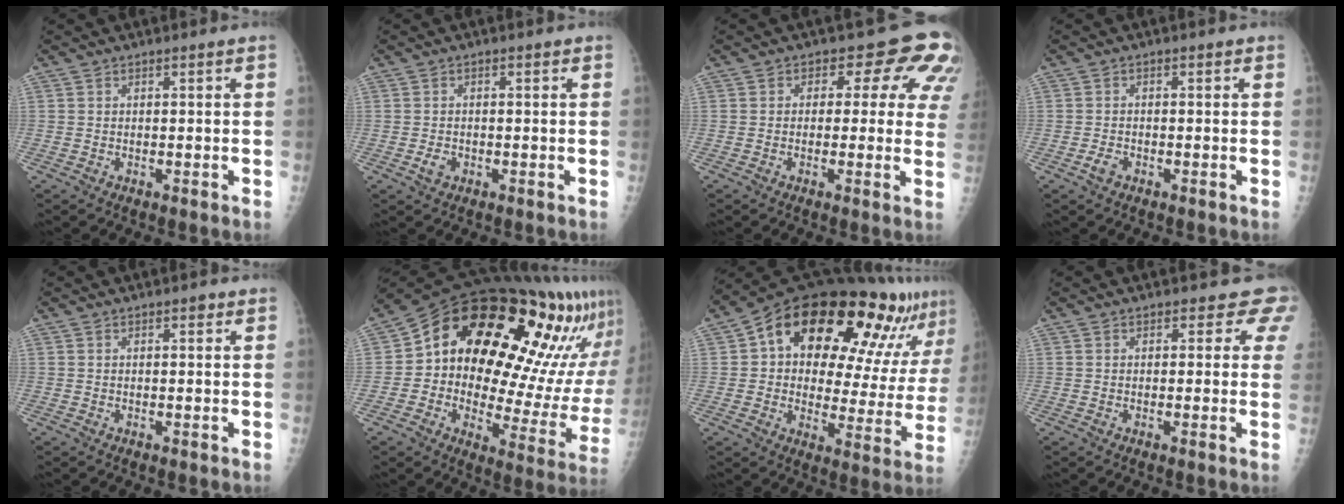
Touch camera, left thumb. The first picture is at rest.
{"total": 2.1, "force": [-0.7, 1.6, 1.2], "torque": [-0.013, 0.002, -0.012]}
{"total": 10.9, "force": [3.9, 6.5, 7.8], "torque": [-0.033, -0.004, 0.026]}
{"total": 1.9, "force": [-1.0, 1.2, 1.0], "torque": [-0.016, 0.002, -0.020]}
{"total": 1.0, "force": [0.6, 0.4, 0.7], "torque": [-0.008, -0.001, 0.007]}
{"total": 29.3, "force": [12.5, 13.4, 22.9], "torque": [-0.281, 0.019, 0.182]}
{"total": 27.1, "force": [15.2, 12.1, 18.8], "torque": [-0.230, -0.009, 0.216]}
{"total": 4.0, "force": [3.2, 2.3, 1.0], "torque": [0.025, -0.012, 0.017]}